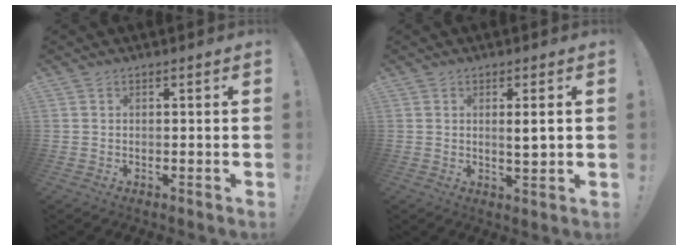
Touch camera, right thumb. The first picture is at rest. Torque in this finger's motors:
{"motor_torque": [-0.07, 0.07, -0.17, 0.30, 0.05]}